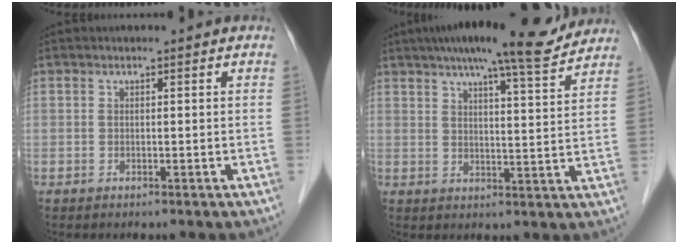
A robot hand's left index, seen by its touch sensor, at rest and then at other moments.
{"total": 14.6, "force": [12.5, 1.6, 7.4], "torque": [-0.112, 0.010, 0.168]}